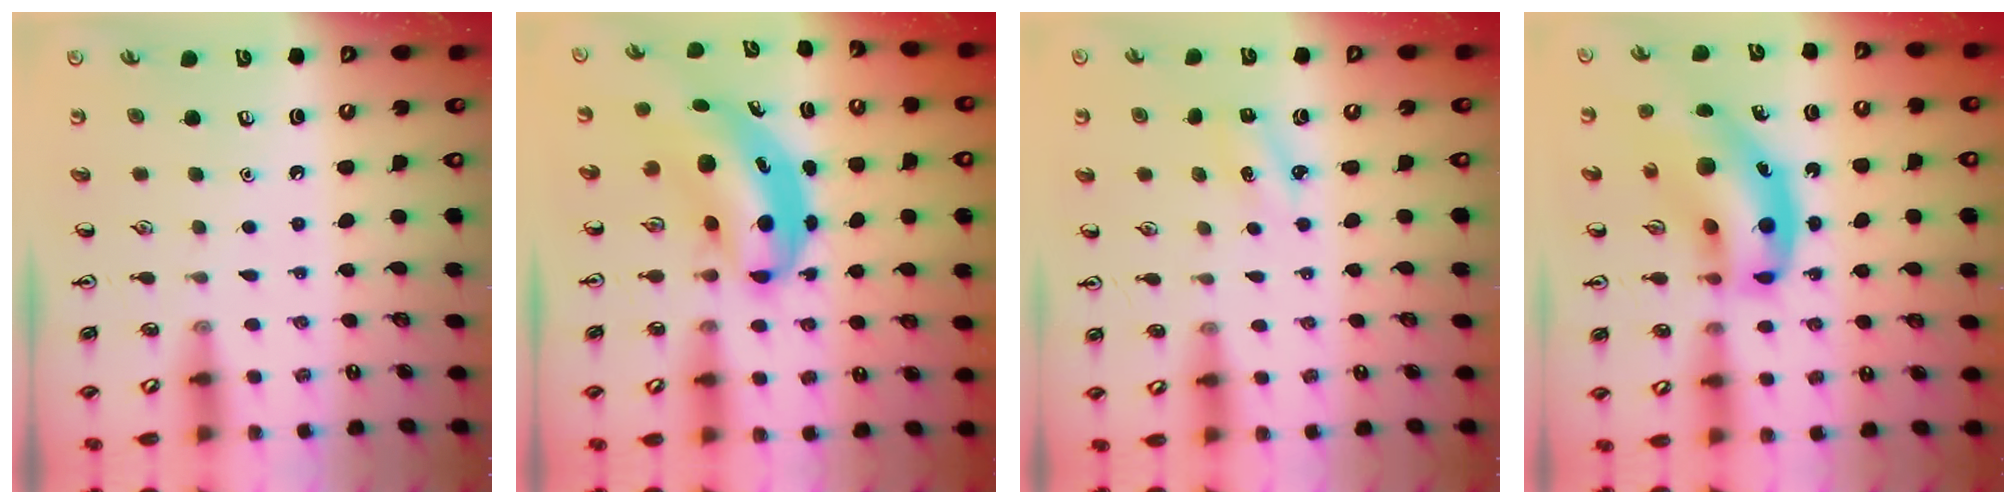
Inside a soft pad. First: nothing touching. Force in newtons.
{"total": 7.7, "press": 7.5, "slide": 2.0}
{"total": 2.2, "press": 2.1, "slide": 0.8}
{"total": 16.7, "press": 16.2, "slide": 4.4}